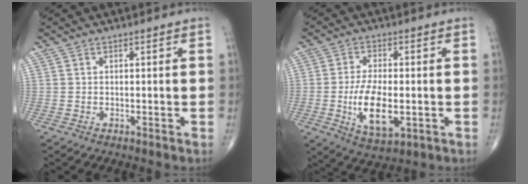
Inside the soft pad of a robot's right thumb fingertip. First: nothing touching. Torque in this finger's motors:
{"motor_torque": [0.23, 0.43, 0.69, 0.44, 0.31]}